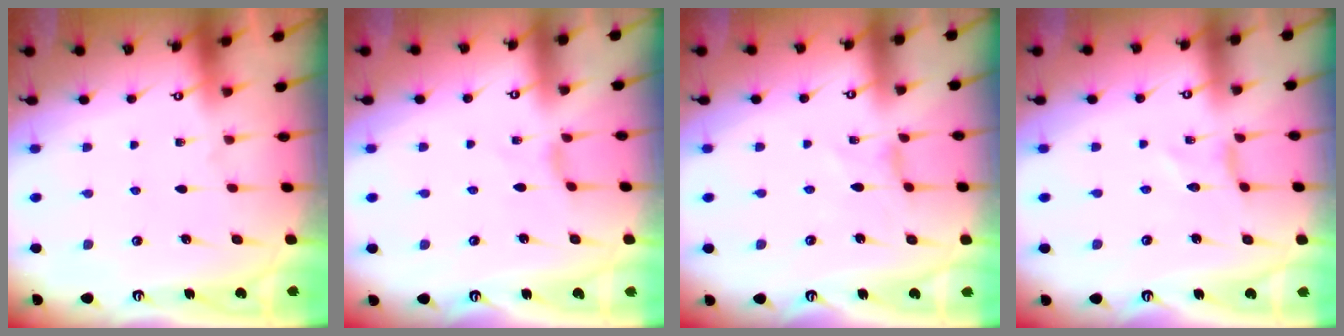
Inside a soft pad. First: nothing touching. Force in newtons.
{"total": 0.0}
{"total": 0.0}
{"total": 0.0}